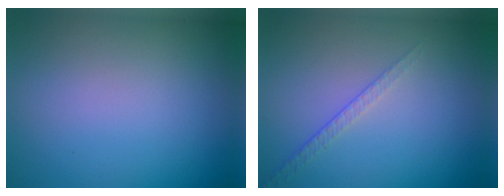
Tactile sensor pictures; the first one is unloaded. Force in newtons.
{"total": 1.4, "press": 0.8, "slide": 1.1}